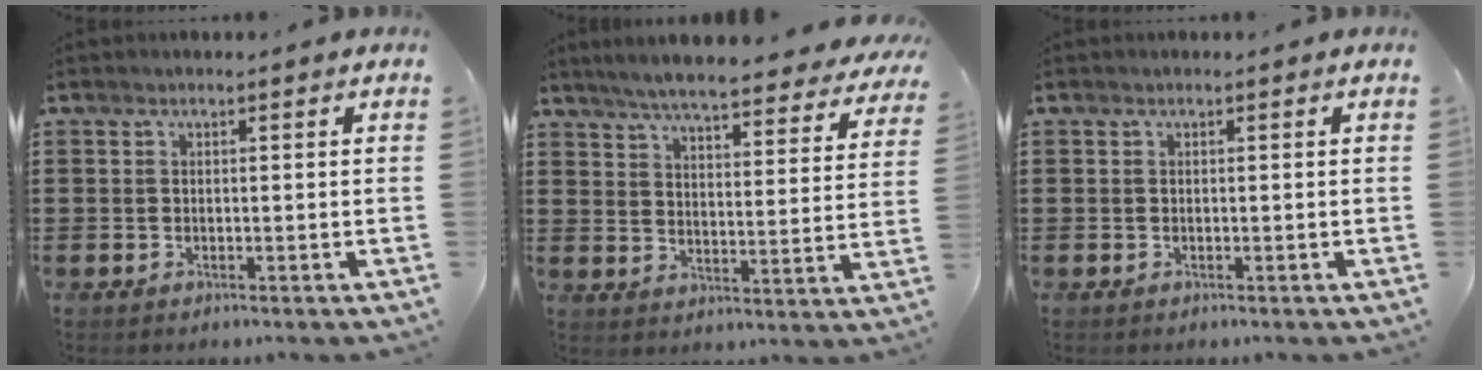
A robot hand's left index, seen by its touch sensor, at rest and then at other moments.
{"total": 6.0, "force": [5.6, -0.2, 2.3], "torque": [-0.069, -0.036, 0.094]}
{"total": 0.0}